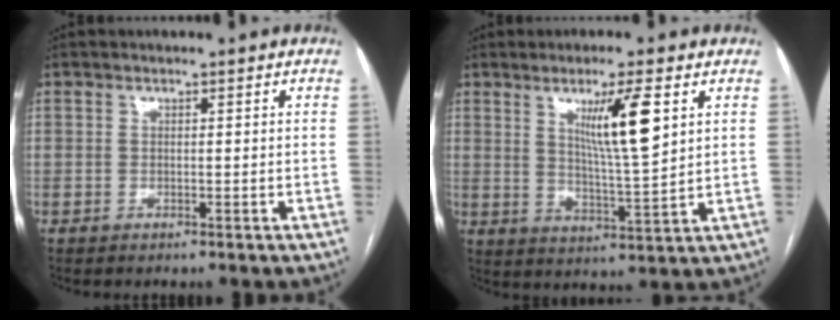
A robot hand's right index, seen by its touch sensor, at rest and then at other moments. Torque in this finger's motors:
{"motor_torque": [0.38, 0.24, 0.40, 0.09]}